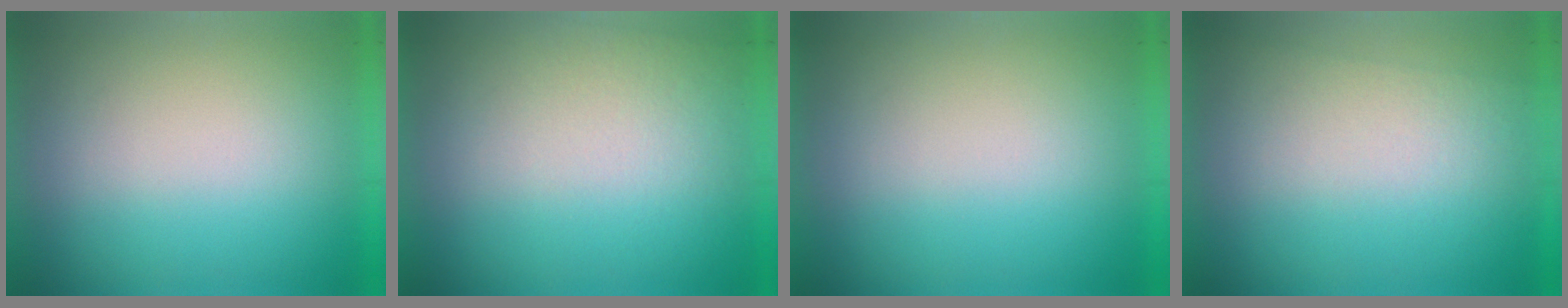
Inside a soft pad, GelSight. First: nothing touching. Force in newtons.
{"total": 2.1}
{"total": 0.0}
{"total": 2.0}